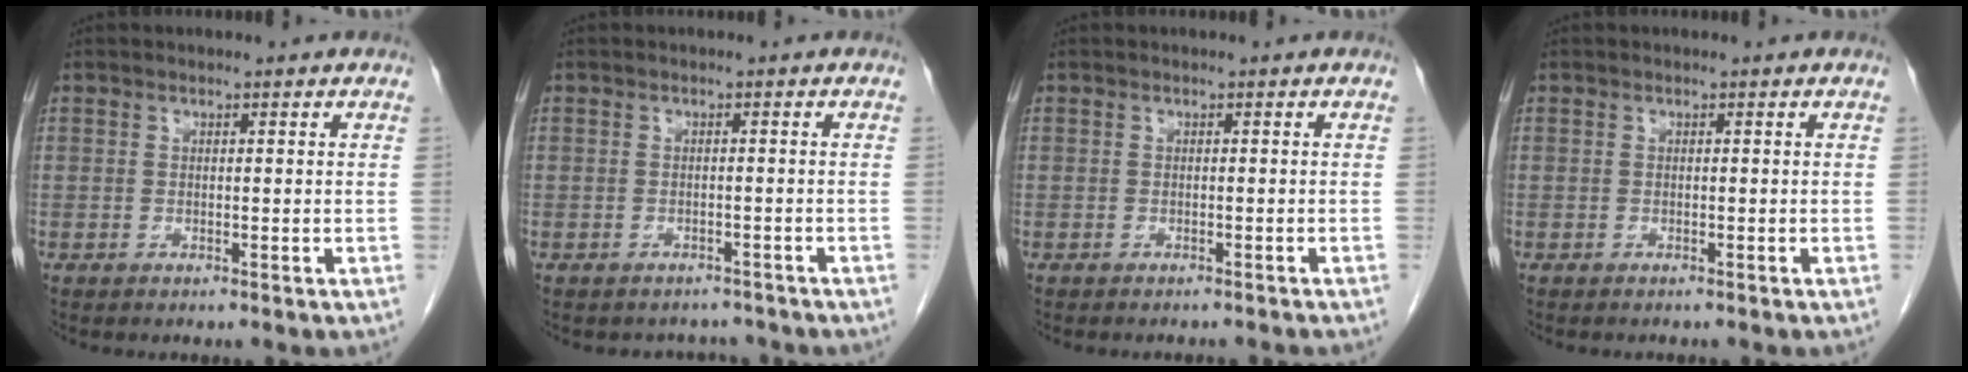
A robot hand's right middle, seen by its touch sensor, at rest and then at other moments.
{"total": 4.1, "force": [-3.7, 1.8, -0.1], "torque": [0.004, 0.007, -0.044]}
{"total": 3.1, "force": [-3.0, 0.3, 0.7], "torque": [-0.012, -0.010, -0.034]}
{"total": 0.6, "force": [-0.5, 0.1, 0.2], "torque": [-0.005, -0.001, -0.008]}